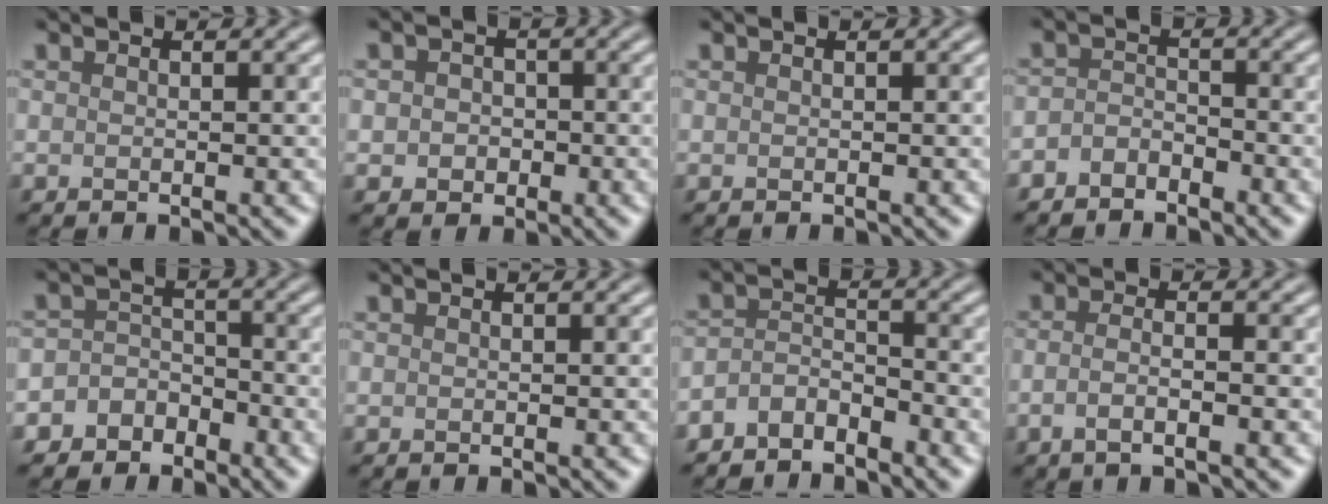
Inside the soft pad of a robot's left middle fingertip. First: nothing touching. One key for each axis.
{"total": 2.4, "fx": -0.2, "fy": 2.2, "fz": 1.0, "tx": -0.001, "ty": -0.003, "tz": -0.012}
{"total": 0.0}
{"total": 1.9, "fx": -1.5, "fy": 0.9, "fz": 0.5, "tx": -0.010, "ty": 0.006, "tz": -0.035}
{"total": 4.5, "fx": -2.9, "fy": 3.5, "fz": 0.2, "tx": 0.036, "ty": 0.004, "tz": -0.068}
{"total": 0.0}
{"total": 2.8, "fx": -2.4, "fy": 1.1, "fz": 0.9, "tx": -0.021, "ty": 0.006, "tz": -0.053}
{"total": 2.4, "fx": -0.9, "fy": 0.8, "fz": 2.1, "tx": -0.033, "ty": -0.002, "tz": -0.021}